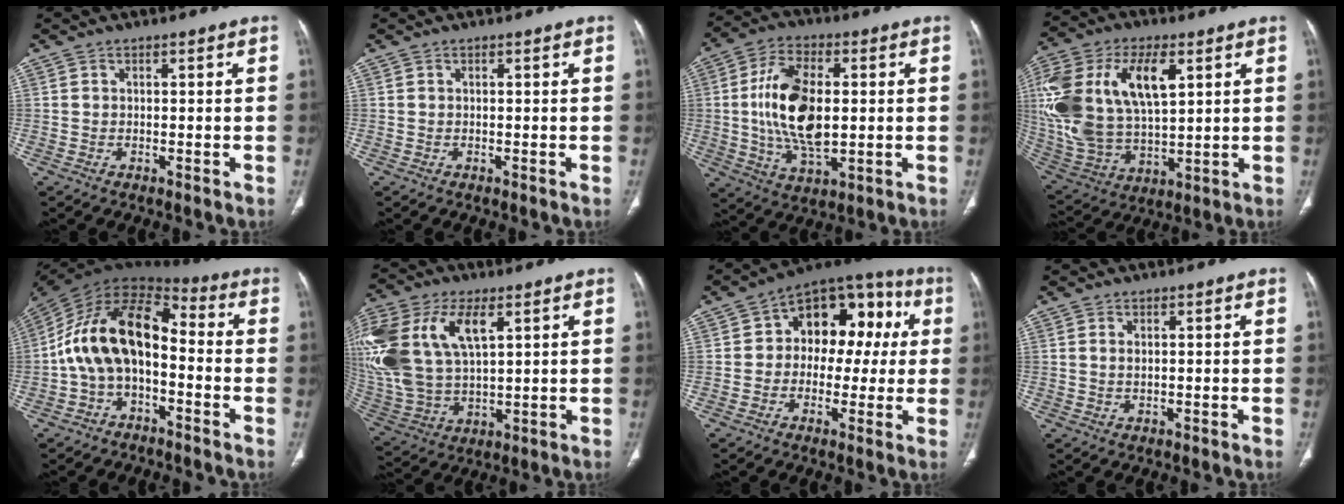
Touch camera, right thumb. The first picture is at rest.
{"total": 0.0}
{"total": 15.6, "force": [0.7, 8.1, 13.4], "torque": [-0.250, -0.003, 0.015]}
{"total": 26.9, "force": [7.4, 14.7, 21.2], "torque": [-0.469, 0.000, 0.145]}
{"total": 16.3, "force": [-2.2, 9.6, 12.9], "torque": [-0.221, 0.067, -0.051]}
{"total": 25.8, "force": [8.9, 14.7, 19.2], "torque": [-0.463, 0.010, 0.175]}
{"total": 16.0, "force": [2.3, 10.9, 11.5], "torque": [-0.096, 0.045, 0.022]}
{"total": 1.3, "force": [0.5, 0.5, 1.0], "torque": [-0.024, -0.001, 0.012]}